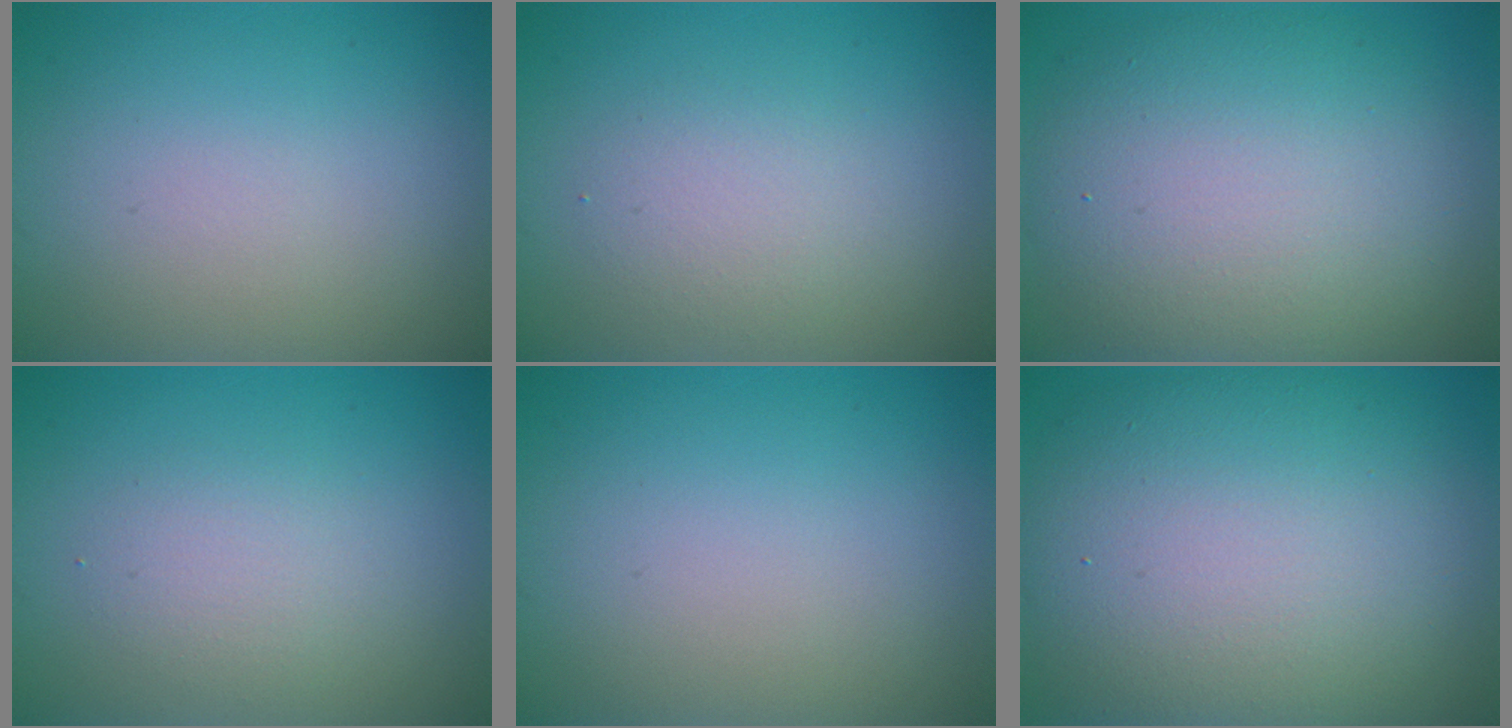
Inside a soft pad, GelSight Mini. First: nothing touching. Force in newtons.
{"total": 2.3, "press": 2.3, "slide": 0.2}
{"total": 10.1, "press": 10.1, "slide": 0.7}
{"total": 2.0, "press": 2.0, "slide": 0.2}
{"total": 0.0}
{"total": 12.8, "press": 12.8, "slide": 0.7}